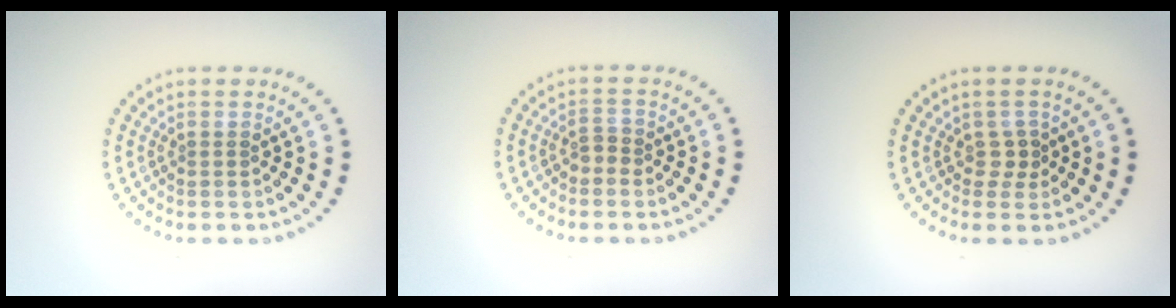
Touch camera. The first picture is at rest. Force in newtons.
{"total": 1.2, "press": 1.0, "slide": 0.6}
{"total": 1.1, "press": 0.8, "slide": 0.8}